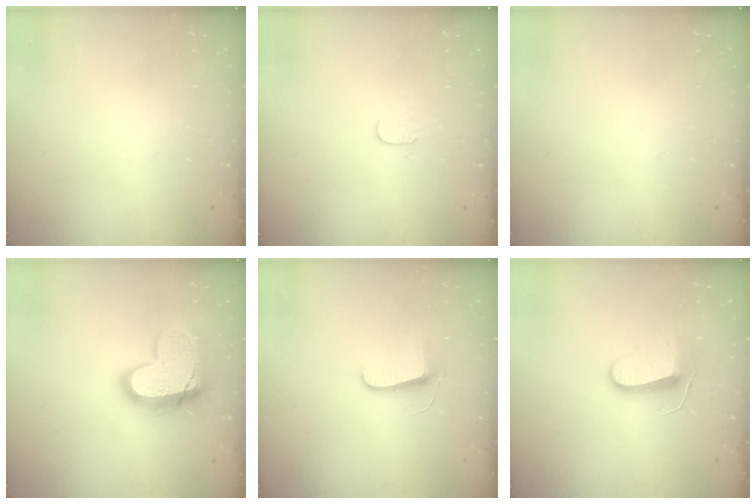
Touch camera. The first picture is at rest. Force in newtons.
{"total": 4.0, "press": 3.9, "slide": 0.5}
{"total": 0.0}
{"total": 18.2, "press": 18.2, "slide": 1.4}
{"total": 7.3, "press": 7.3, "slide": 0.4}
{"total": 8.9, "press": 8.9, "slide": 0.1}